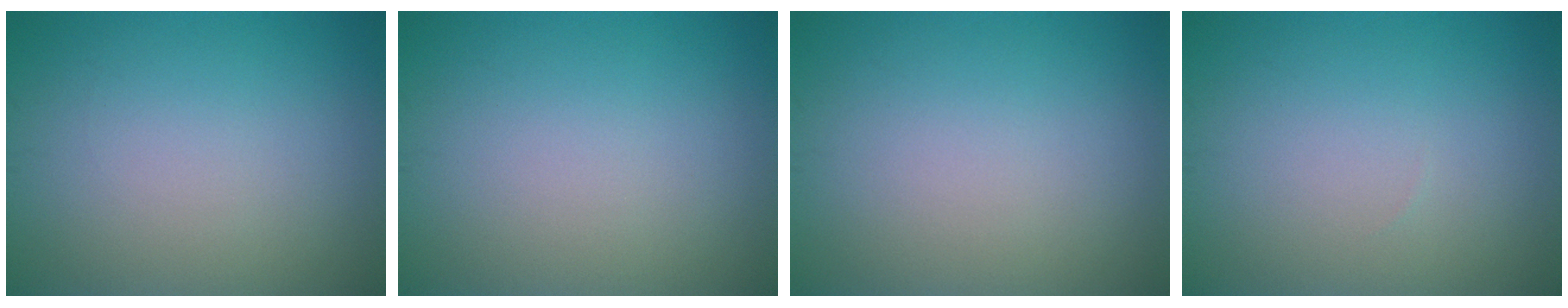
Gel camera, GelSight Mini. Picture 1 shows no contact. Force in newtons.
{"total": 0.0}
{"total": 0.0}
{"total": 0.0}